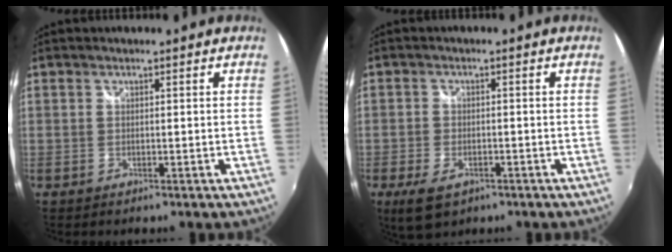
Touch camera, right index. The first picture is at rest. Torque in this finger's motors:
{"motor_torque": [0.45, -0.43, 0.30, 0.03]}